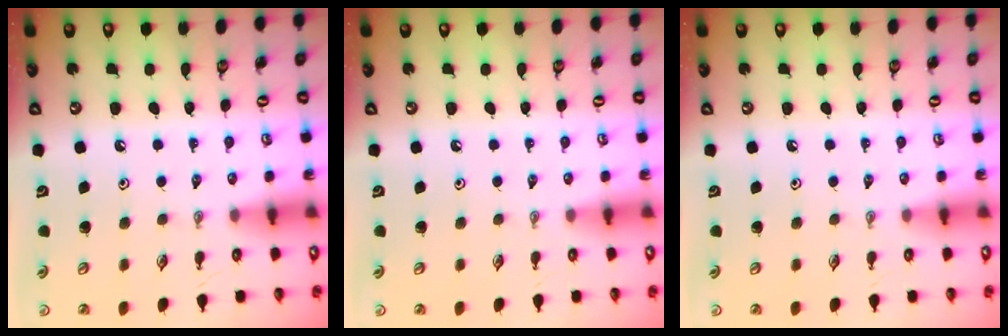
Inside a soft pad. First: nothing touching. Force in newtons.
{"total": 0.0}
{"total": 0.0}